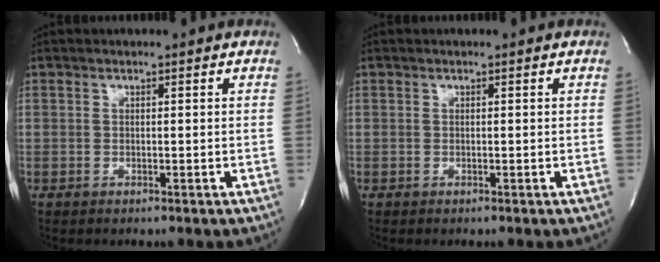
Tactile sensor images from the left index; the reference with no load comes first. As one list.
[{"total": 0.0}]